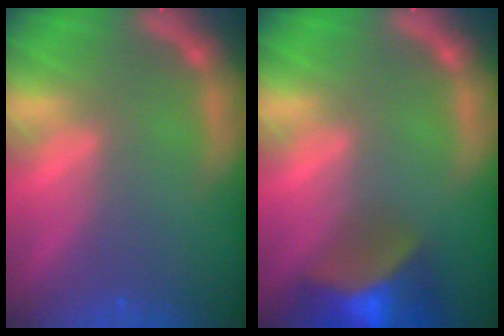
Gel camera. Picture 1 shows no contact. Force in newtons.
{"total": 9.9}